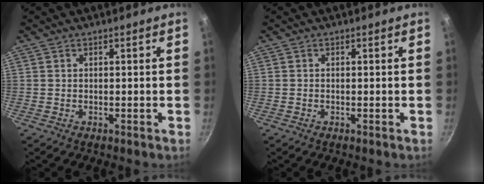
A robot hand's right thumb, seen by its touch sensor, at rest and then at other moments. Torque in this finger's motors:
{"motor_torque": [-0.53, -0.09, -0.42, -0.02, -0.06]}